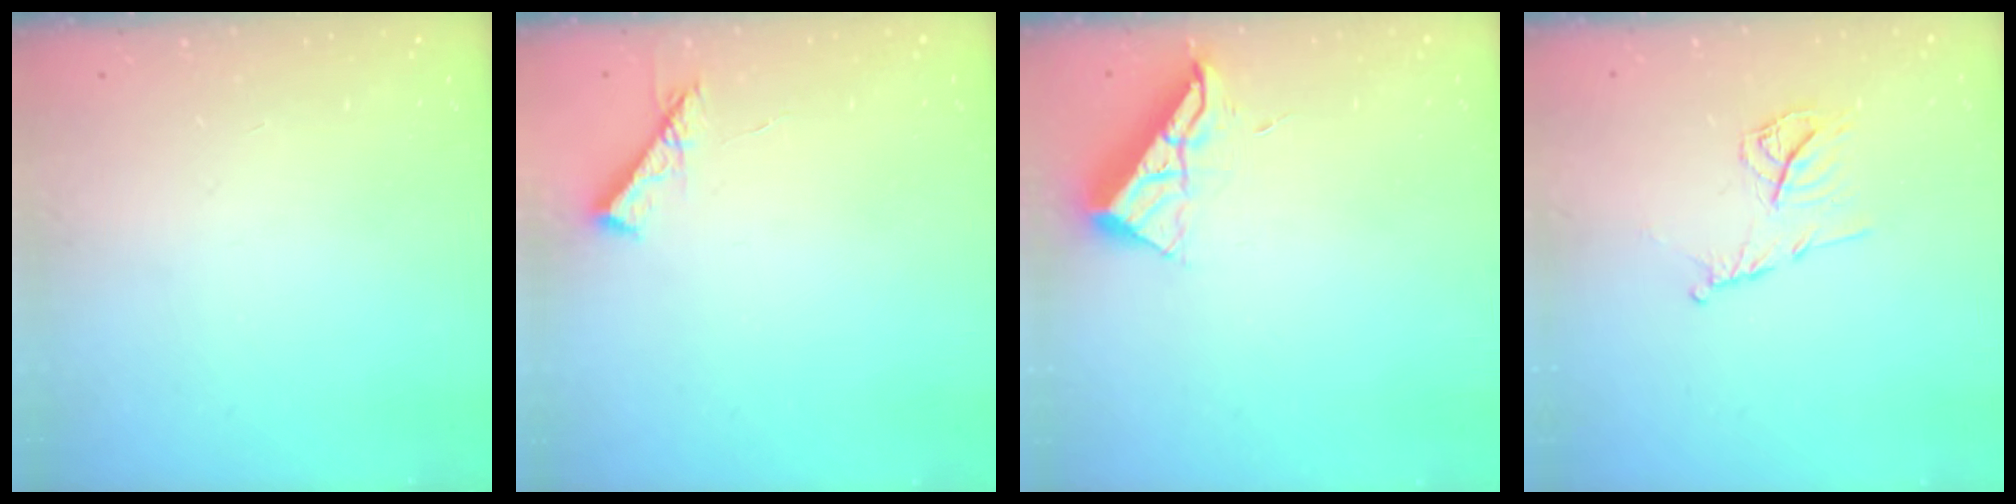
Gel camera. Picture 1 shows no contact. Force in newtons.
{"total": 6.0, "press": 6.0, "slide": 0.5}
{"total": 10.2, "press": 10.2, "slide": 0.5}
{"total": 9.8, "press": 9.8, "slide": 0.6}